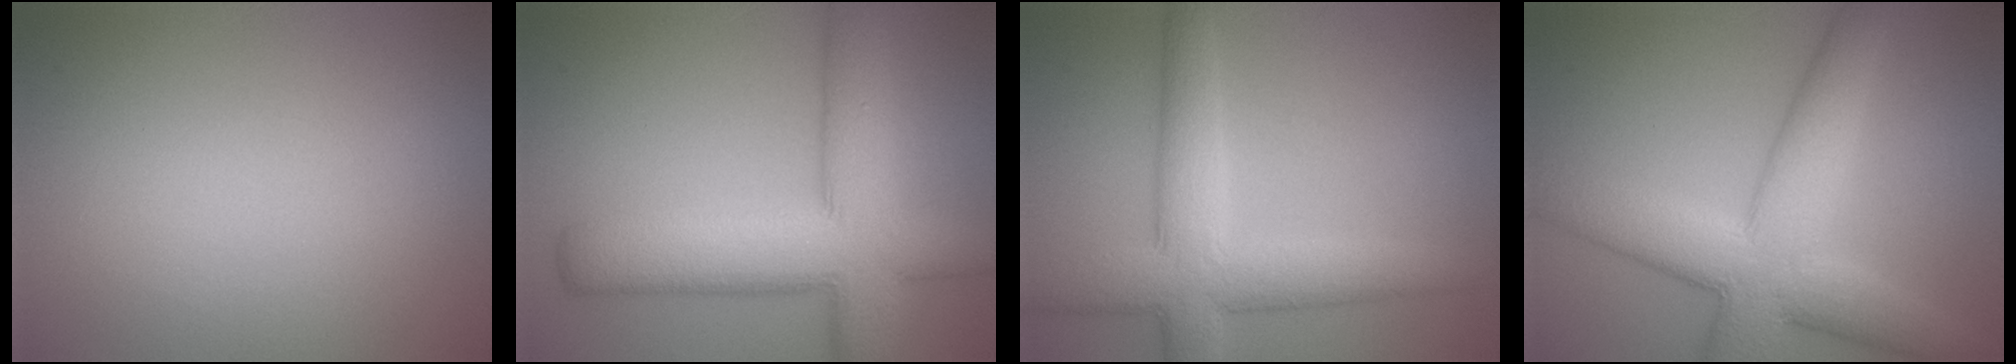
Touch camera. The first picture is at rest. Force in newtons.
{"total": 10.4, "press": 10.4, "slide": 0.6}
{"total": 6.9, "press": 6.9, "slide": 0.3}
{"total": 9.0, "press": 9.0, "slide": 0.5}